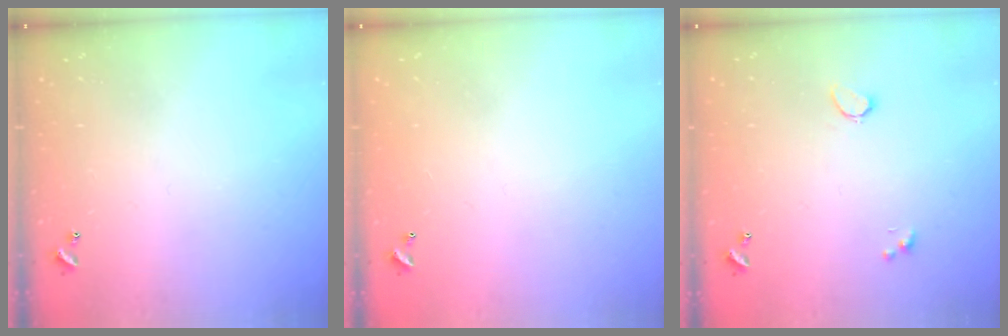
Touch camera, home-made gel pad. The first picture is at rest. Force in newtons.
{"total": 2.8, "press": 2.8, "slide": 0.1}
{"total": 0.6, "press": 0.4, "slide": 0.5}